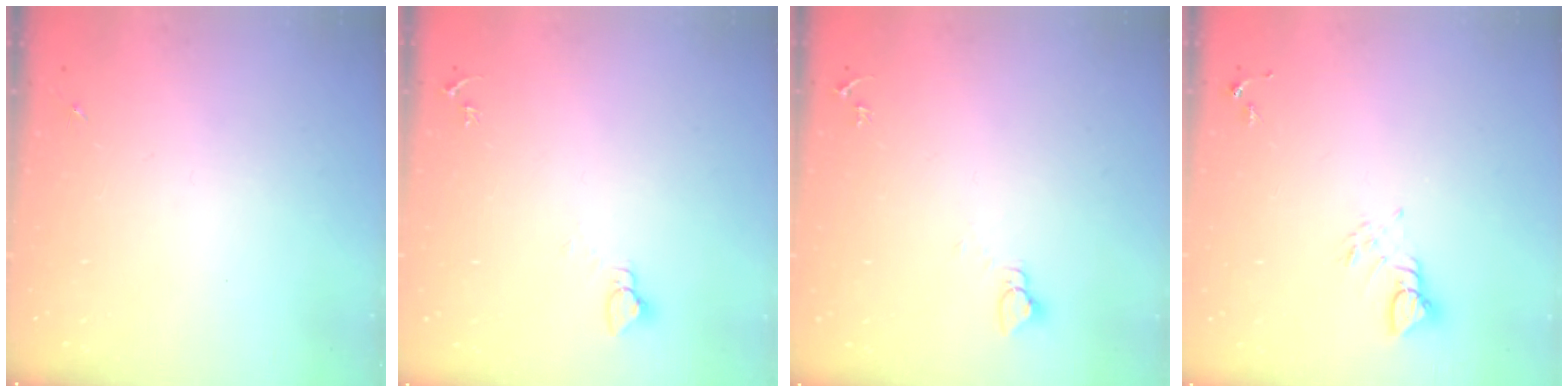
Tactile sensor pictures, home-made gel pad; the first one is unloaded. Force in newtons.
{"total": 2.7, "press": 2.7, "slide": 0.1}
{"total": 2.7, "press": 2.7, "slide": 0.2}
{"total": 4.1, "press": 4.1, "slide": 0.2}